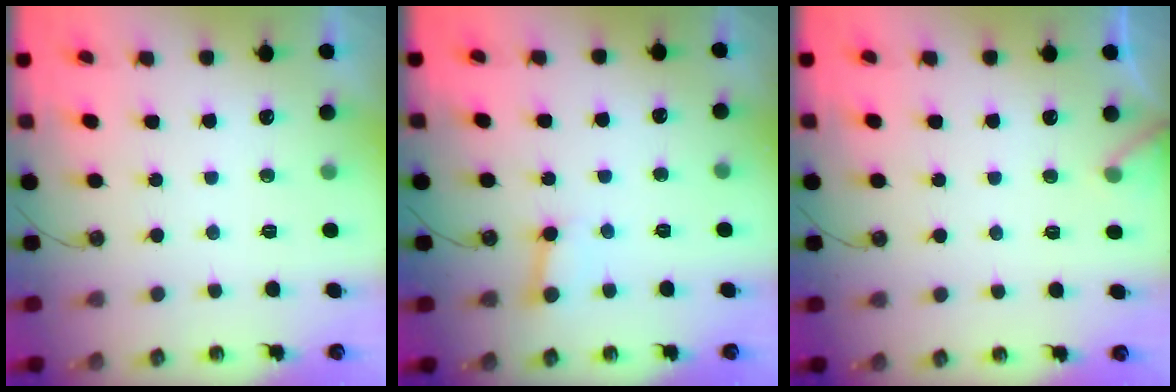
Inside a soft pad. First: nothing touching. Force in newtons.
{"total": 4.3, "press": 4.3, "slide": 0.3}
{"total": 6.3, "press": 6.3, "slide": 0.4}